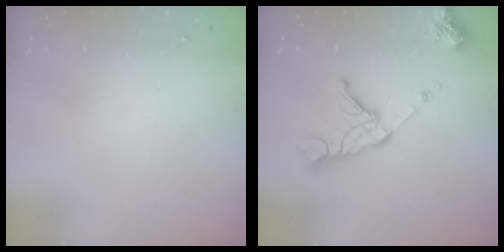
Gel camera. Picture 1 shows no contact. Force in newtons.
{"total": 18.6, "press": 18.5, "slide": 2.1}